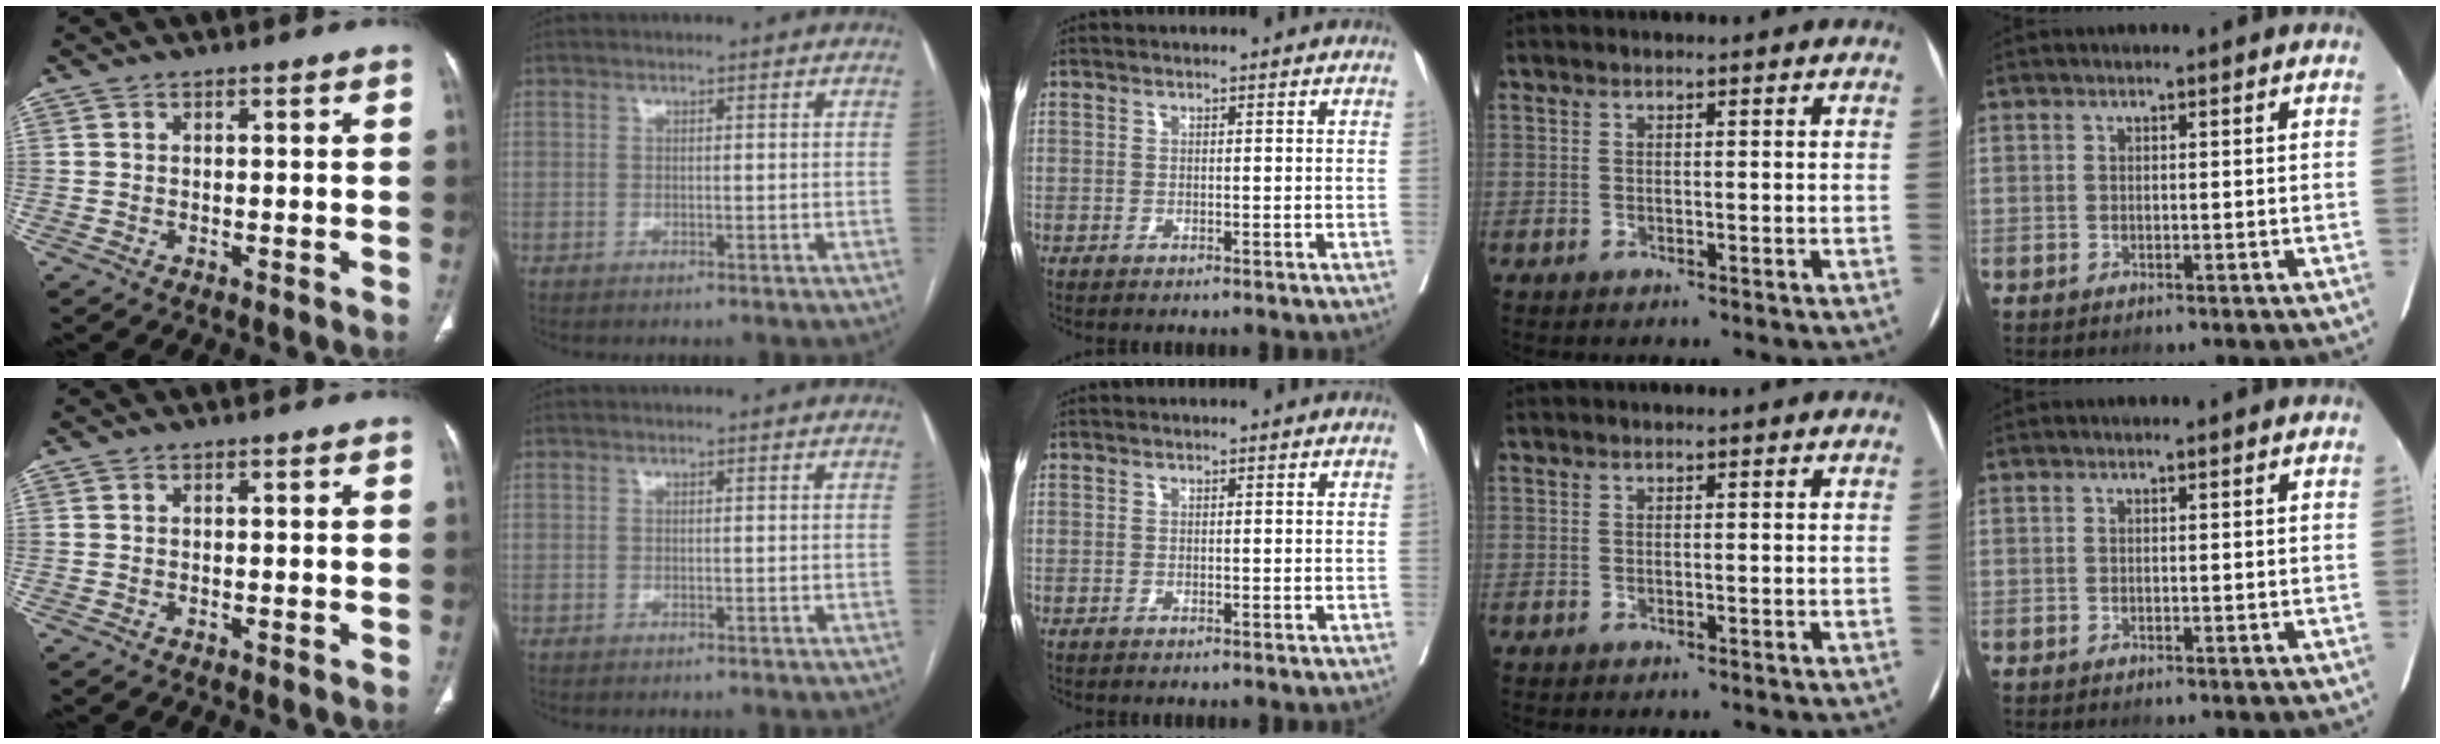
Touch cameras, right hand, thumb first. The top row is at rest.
{}